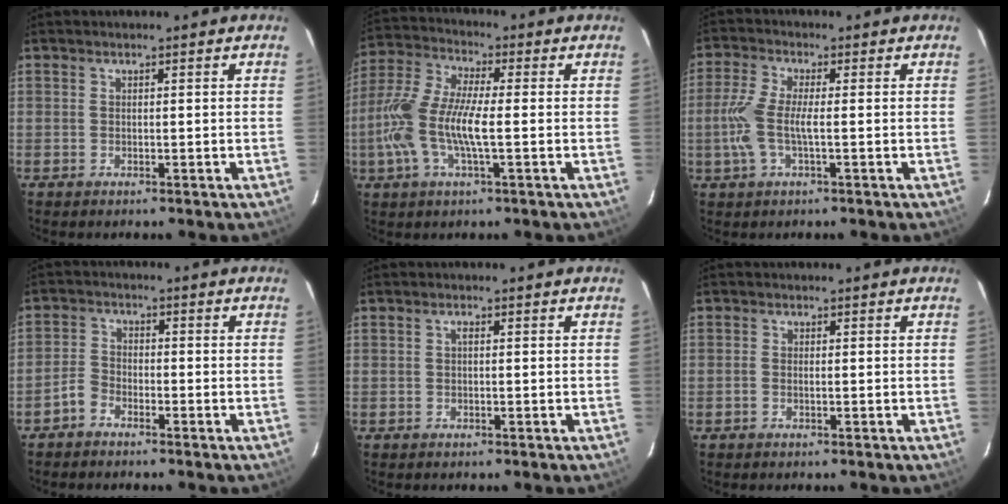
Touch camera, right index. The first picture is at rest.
{"total": 12.5, "force": [-2.3, 3.2, 11.9], "torque": [-0.258, 0.002, -0.050]}
{"total": 7.7, "force": [-1.4, 1.7, 7.3], "torque": [-0.167, 0.001, -0.028]}
{"total": 3.0, "force": [-2.3, 1.8, 0.8], "torque": [-0.021, 0.011, -0.046]}
{"total": 0.7, "force": [0.1, 0.1, 0.7], "torque": [-0.012, 0.005, 0.000]}
{"total": 0.6, "force": [-0.2, 0.1, 0.5], "torque": [-0.012, 0.001, -0.006]}